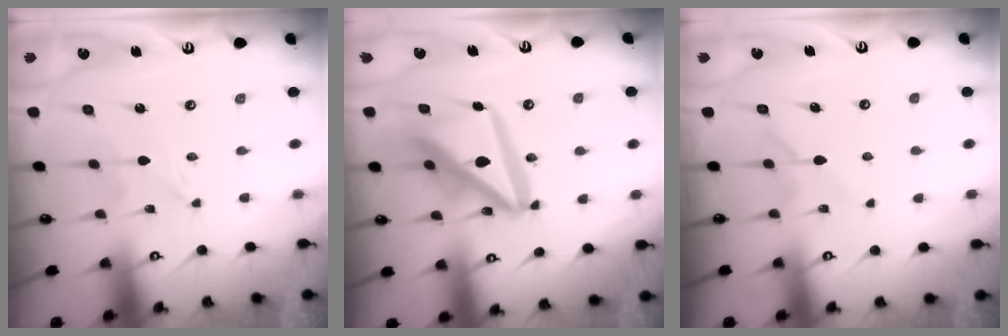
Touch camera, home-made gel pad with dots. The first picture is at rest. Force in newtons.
{"total": 17.6, "press": 17.5, "slide": 2.2}
{"total": 6.7, "press": 6.7, "slide": 0.6}